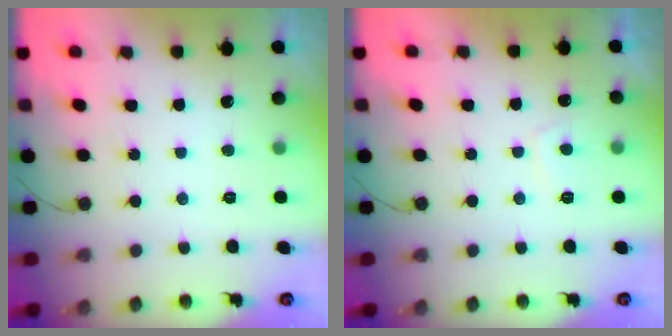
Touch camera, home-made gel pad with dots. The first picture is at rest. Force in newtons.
{"total": 2.3, "press": 2.2, "slide": 0.6}